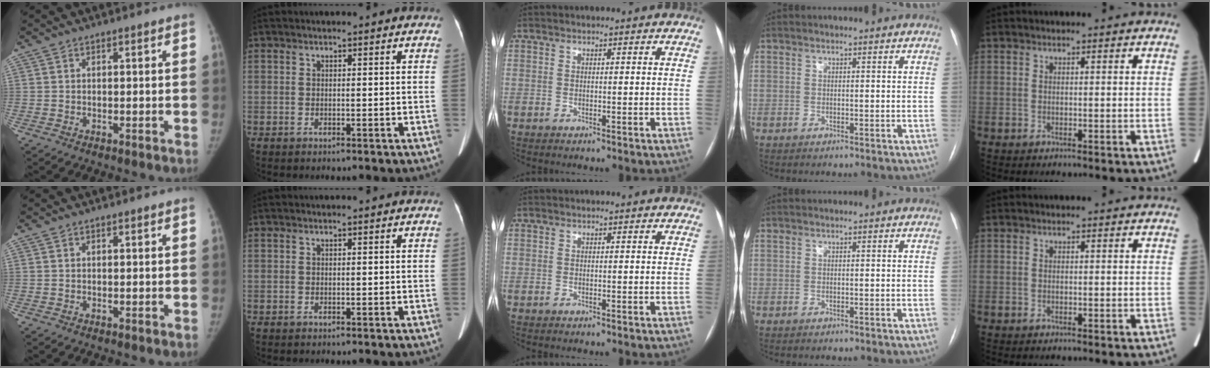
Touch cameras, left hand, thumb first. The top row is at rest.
{}